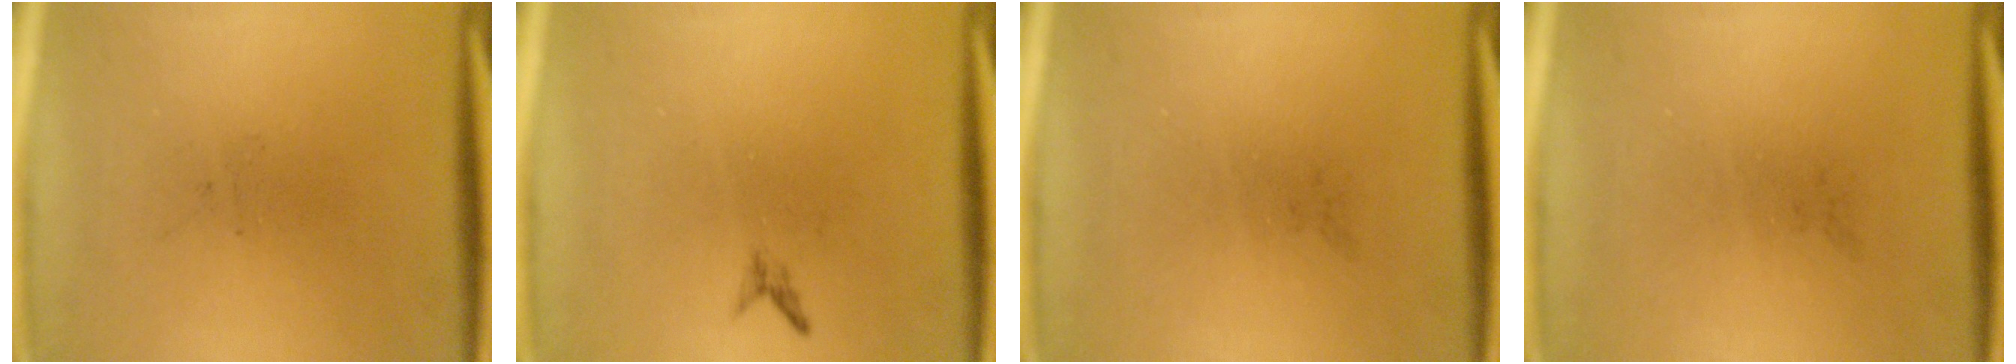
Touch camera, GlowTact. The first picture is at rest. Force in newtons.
{"total": 0.7}
{"total": 0.0}
{"total": 0.0}